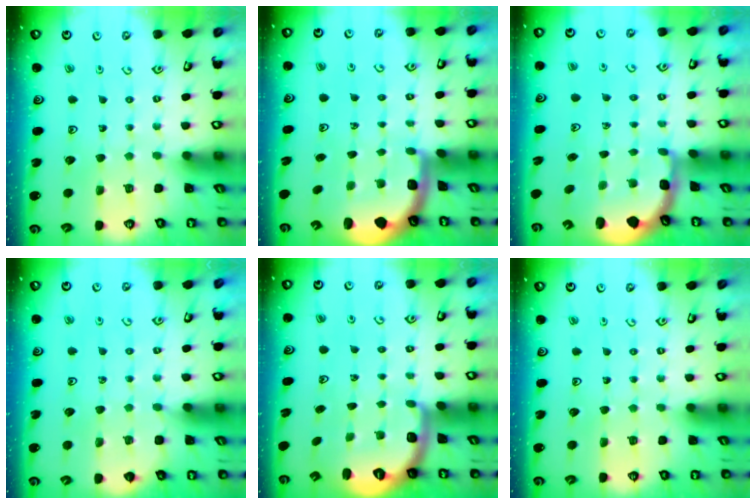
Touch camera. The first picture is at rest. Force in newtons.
{"total": 1.7, "press": 1.7, "slide": 0.3}
{"total": 2.4, "press": 1.6, "slide": 1.8}
{"total": 1.5, "press": 1.5, "slide": 0.3}
{"total": 2.4, "press": 1.8, "slide": 1.6}
{"total": 0.0}